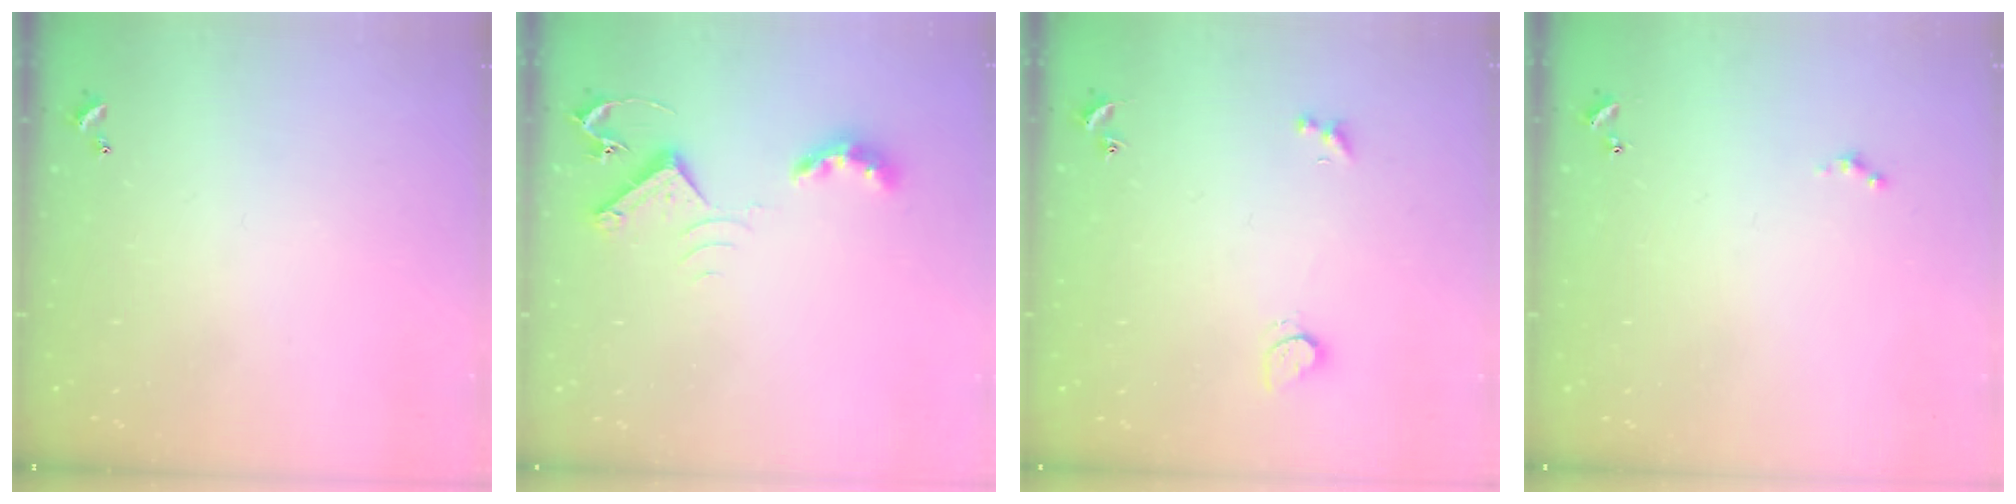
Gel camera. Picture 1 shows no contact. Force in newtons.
{"total": 8.8, "press": 8.7, "slide": 0.6}
{"total": 1.8, "press": 1.7, "slide": 0.5}
{"total": 0.0}